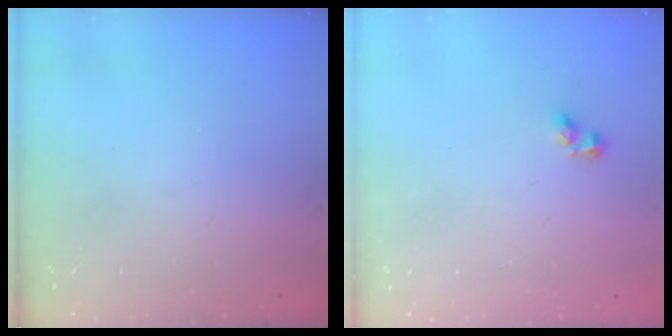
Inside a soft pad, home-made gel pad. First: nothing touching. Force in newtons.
{"total": 3.6, "press": 3.5, "slide": 0.6}